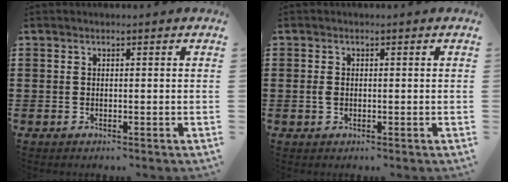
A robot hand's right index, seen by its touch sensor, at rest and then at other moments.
{"total": 1.1, "force": [-0.1, 0.8, 0.9], "torque": [-0.018, 0.003, -0.003]}